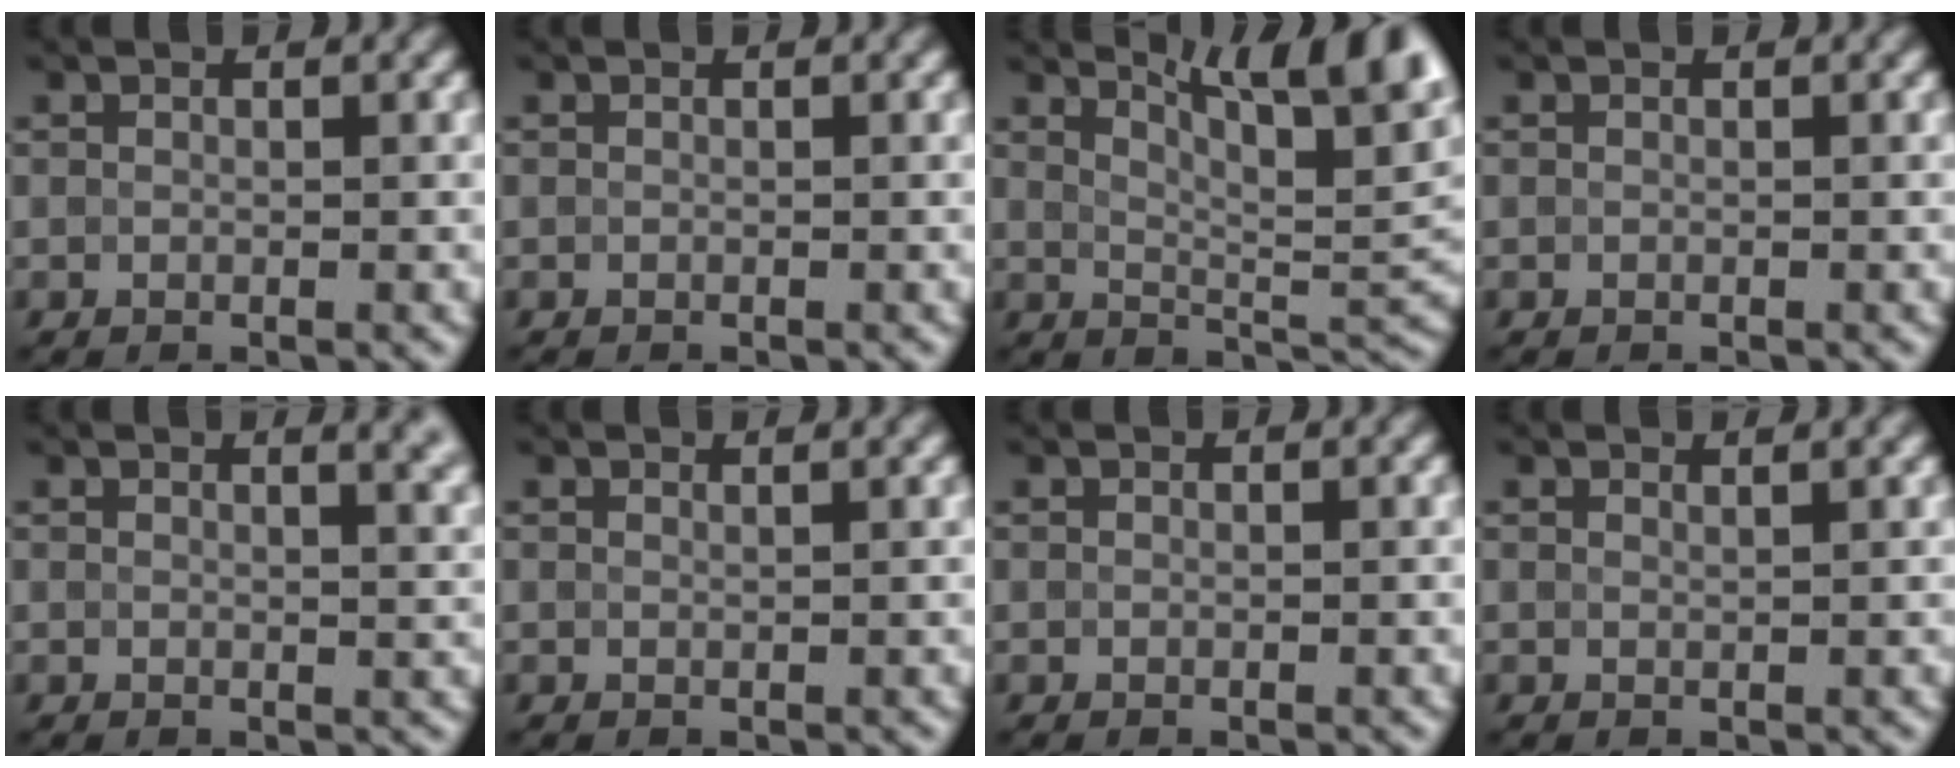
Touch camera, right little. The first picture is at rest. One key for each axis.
{"total": 0.0}
{"total": 10.7, "fx": 6.2, "fy": 3.3, "fz": 8.1, "tx": -0.077, "ty": 0.026, "tz": 0.081}
{"total": 0.0}
{"total": 4.2, "fx": 2.4, "fy": 1.9, "fz": 2.8, "tx": -0.007, "ty": 0.023, "tz": 0.009}
{"total": 0.7, "fx": 0.6, "fy": 0.3, "fz": 0.1, "tx": 0.004, "ty": -0.004, "tz": -0.001}
{"total": 0.0}
{"total": 1.0, "fx": 0.9, "fy": 0.4, "fz": 0.3, "tx": 0.005, "ty": 0.001, "tz": -0.001}